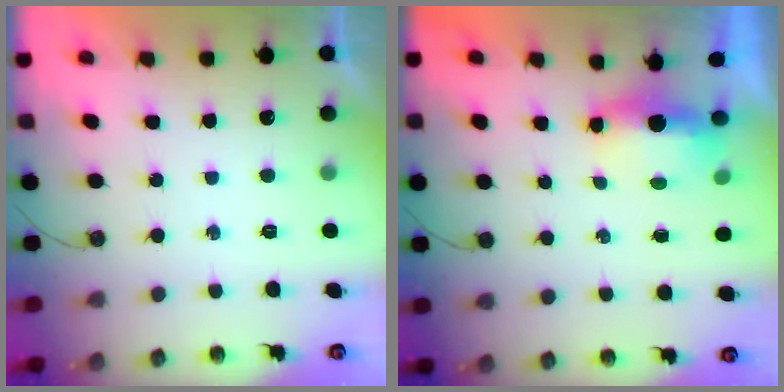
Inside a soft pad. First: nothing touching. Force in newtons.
{"total": 5.1, "press": 5.0, "slide": 1.2}